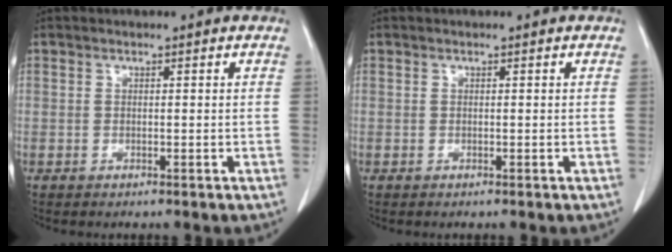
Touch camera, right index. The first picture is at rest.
{"total": 0.0}